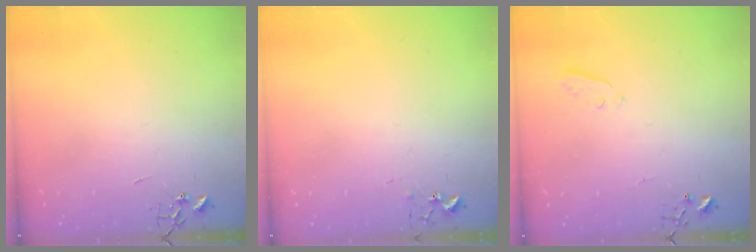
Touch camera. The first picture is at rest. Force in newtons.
{"total": 5.6, "press": 5.5, "slide": 0.6}
{"total": 3.0, "press": 3.0, "slide": 0.3}